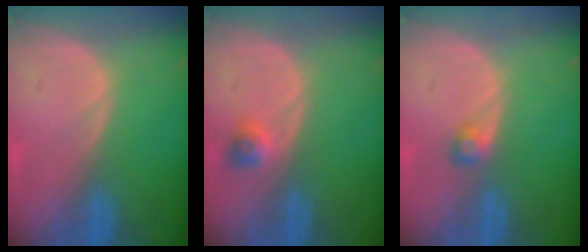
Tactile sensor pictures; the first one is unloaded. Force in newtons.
{"total": 2.3, "press": 2.0, "slide": 1.1}
{"total": 1.8, "press": 1.7, "slide": 0.3}